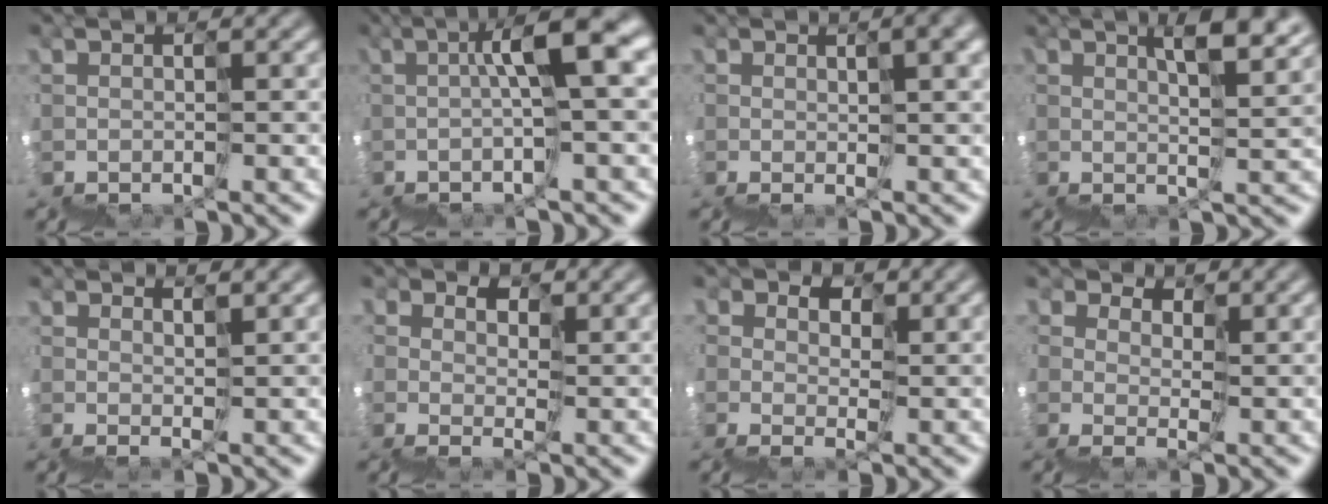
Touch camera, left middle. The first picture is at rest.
{"total": 8.2, "force": [2.0, 1.7, 7.8], "torque": [-0.104, 0.032, 0.025]}
{"total": 9.1, "force": [2.9, 3.9, 7.8], "torque": [-0.090, 0.034, 0.062]}
{"total": 8.5, "force": [5.1, 3.2, 5.9], "torque": [-0.064, 0.034, 0.088]}
{"total": 2.6, "force": [1.9, 0.7, 1.7], "torque": [0.003, 0.013, 0.037]}
{"total": 2.7, "force": [1.2, 2.1, 1.1], "torque": [-0.008, 0.003, 0.020]}
{"total": 3.8, "force": [1.3, 3.1, 1.8], "torque": [-0.019, -0.001, 0.022]}
{"total": 2.7, "force": [2.0, 1.7, 0.4], "torque": [0.003, 0.010, 0.044]}